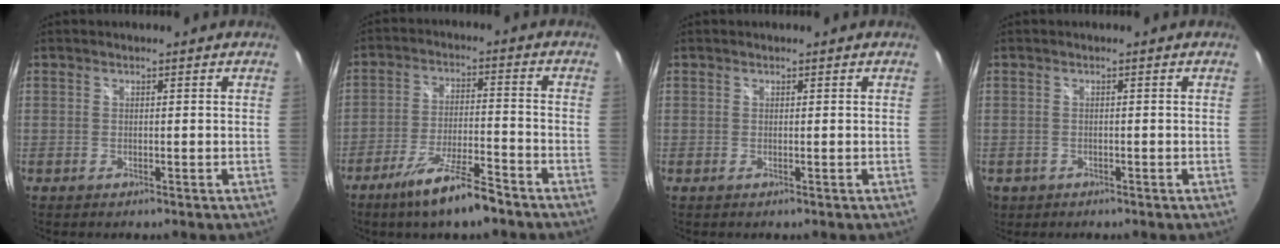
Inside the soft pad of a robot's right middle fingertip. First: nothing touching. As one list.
[{"total": 10.8, "force": [-7.9, 1.5, 7.1], "torque": [-0.148, -0.014, -0.134]}, {"total": 0.0}, {"total": 3.3, "force": [-1.2, 2.8, 1.2], "torque": [-0.031, -0.006, -0.015]}]